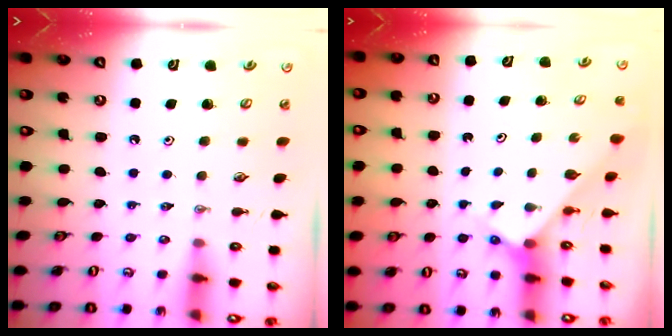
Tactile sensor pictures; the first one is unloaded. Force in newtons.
{"total": 2.2, "press": 2.2, "slide": 0.1}